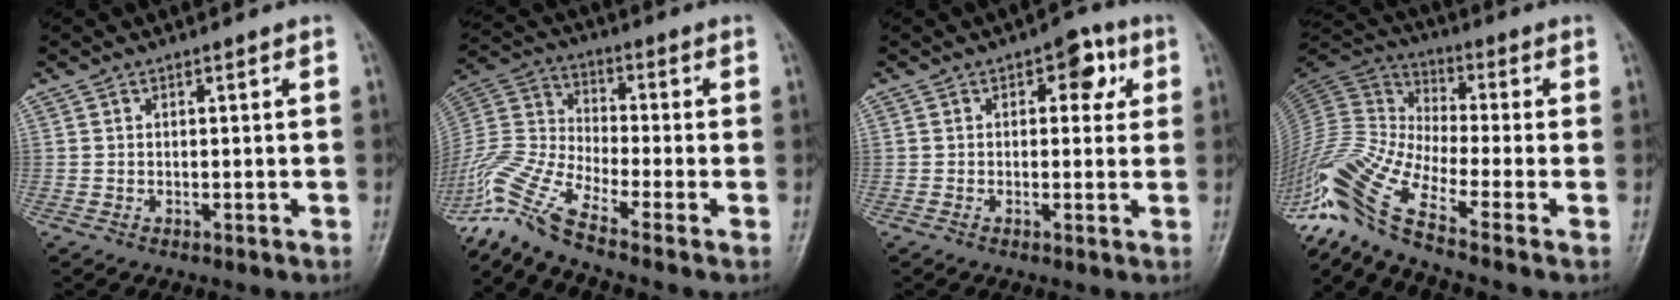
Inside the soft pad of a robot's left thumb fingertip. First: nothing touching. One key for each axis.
{"total": 12.1, "fx": -9.5, "fy": 1.0, "fz": 7.4, "tx": -0.187, "ty": 0.037, "tz": -0.199}
{"total": 5.5, "fx": 1.7, "fy": 3.2, "fz": 4.1, "tx": -0.020, "ty": 0.003, "tz": 0.012}
{"total": 20.3, "fx": -12.4, "fy": 3.4, "fz": 15.7, "tx": -0.372, "ty": 0.024, "tz": -0.241}